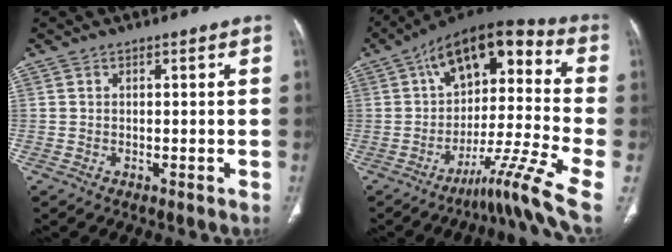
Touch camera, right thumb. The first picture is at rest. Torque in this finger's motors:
{"motor_torque": [0.56, 2.86, 1.03, -0.95, 0.18]}